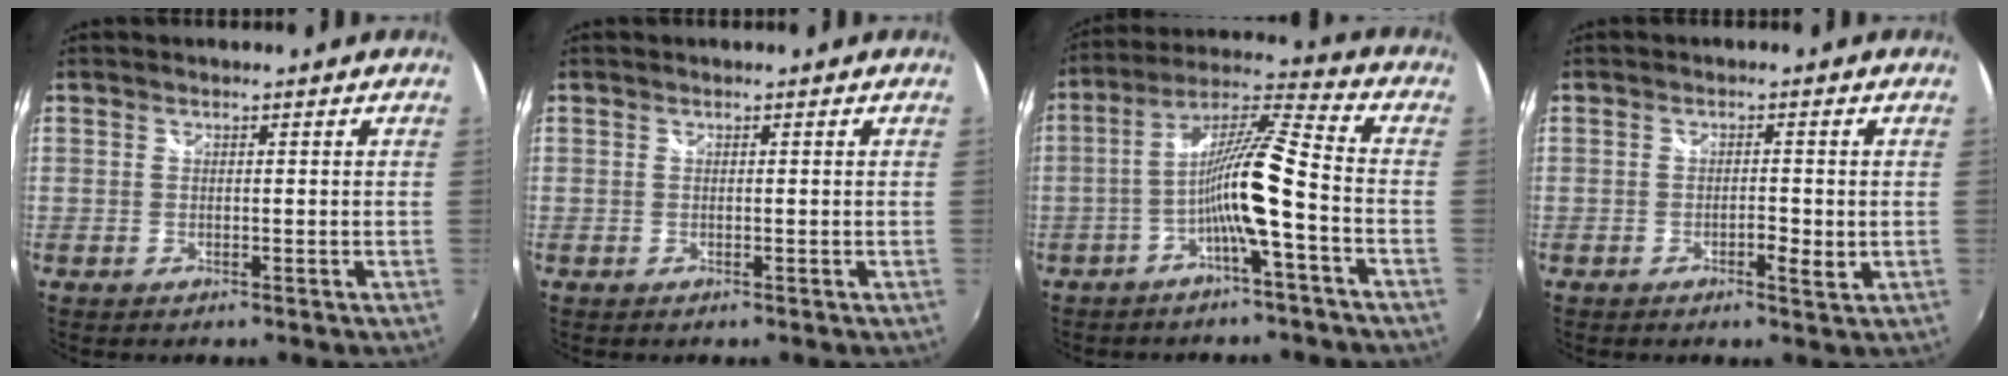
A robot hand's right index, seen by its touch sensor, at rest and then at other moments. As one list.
[{"total": 0.0}, {"total": 10.4, "force": [-4.3, 0.0, 9.5], "torque": [-0.193, 0.016, -0.078]}, {"total": 2.3, "force": [-0.6, 0.7, 2.1], "torque": [-0.038, -0.002, -0.011]}]